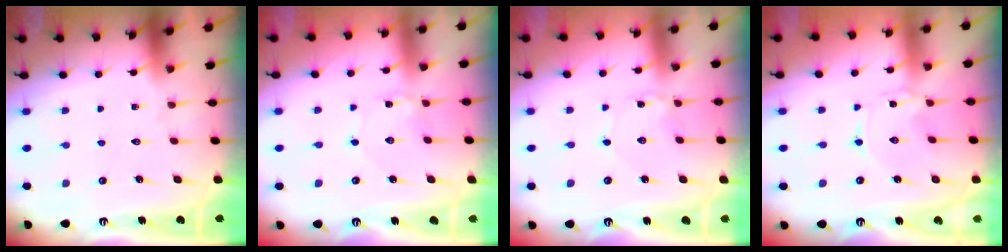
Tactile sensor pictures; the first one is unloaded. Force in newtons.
{"total": 0.9, "press": 0.9, "slide": 0.1}
{"total": 0.9, "press": 0.9, "slide": 0.1}
{"total": 0.0}